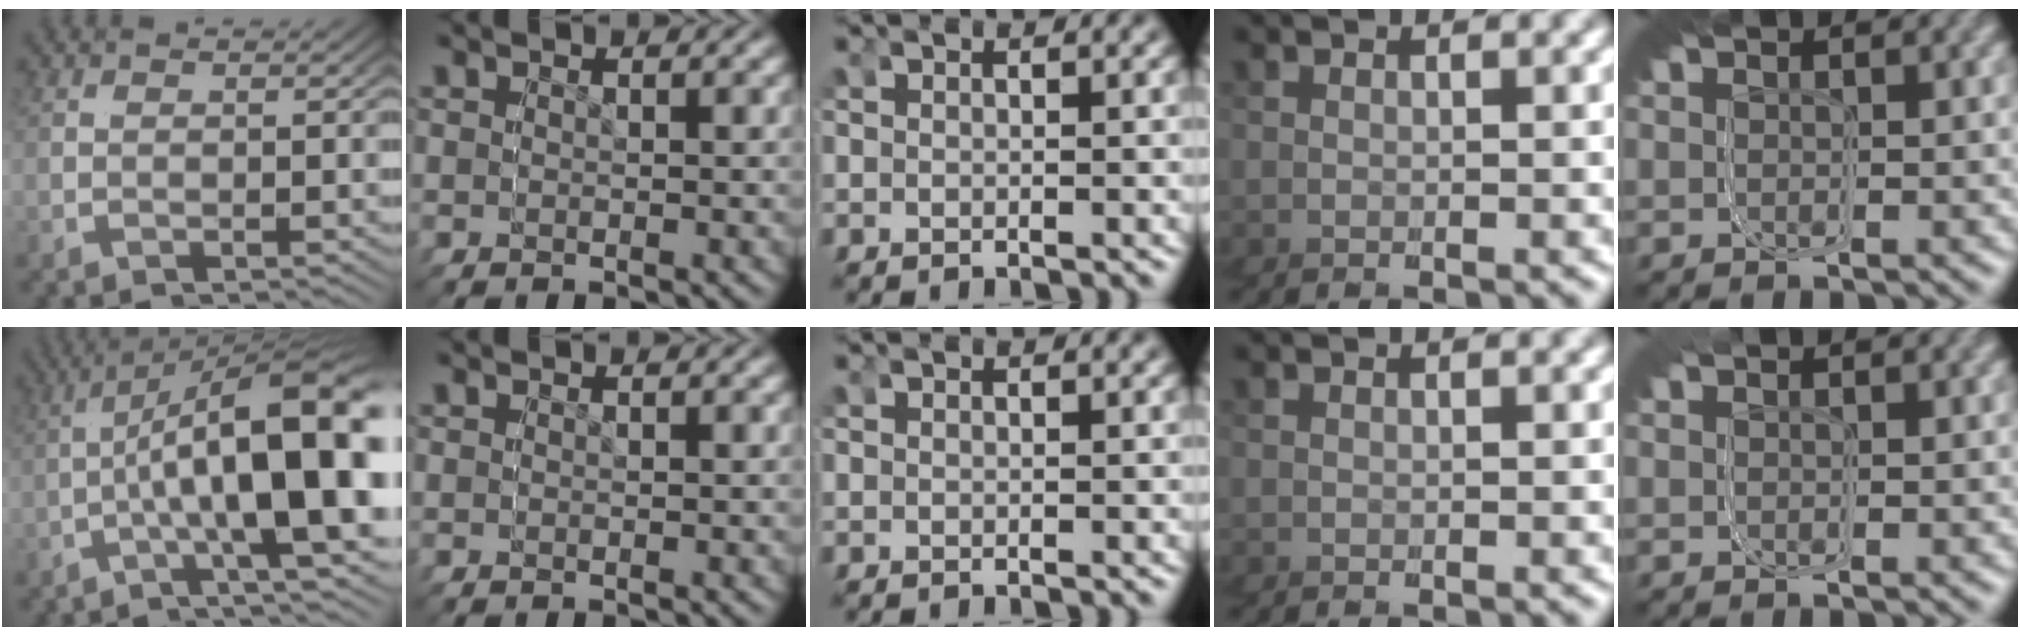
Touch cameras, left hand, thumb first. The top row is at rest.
{"thumb": {"total": 14.7, "force": [-1.7, 4.1, 14.0], "torque": [-0.190, 0.005, -0.037]}, "little": {"total": 0.6, "force": [-0.2, -0.2, -0.5], "torque": [0.004, -0.001, 0.000]}}